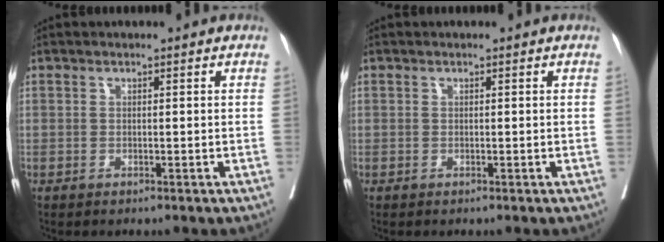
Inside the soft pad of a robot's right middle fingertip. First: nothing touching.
{"total": 0.0}